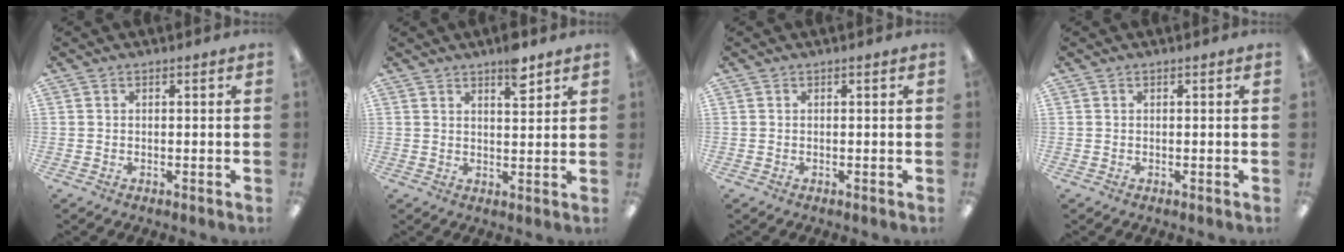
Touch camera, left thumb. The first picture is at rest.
{"total": 5.6, "force": [4.0, 1.8, 3.5], "torque": [-0.039, -0.024, 0.063]}
{"total": 0.0}
{"total": 0.0}